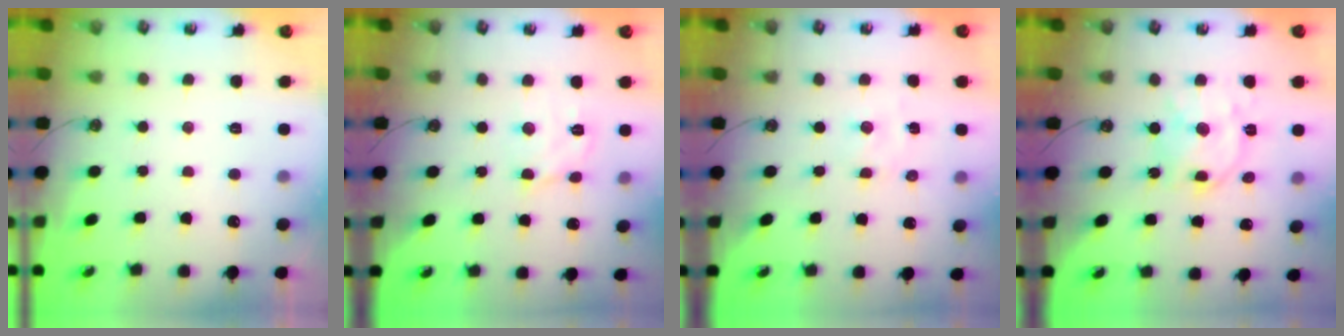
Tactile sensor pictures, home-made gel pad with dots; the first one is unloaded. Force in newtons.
{"total": 7.0, "press": 7.0, "slide": 0.3}
{"total": 1.4, "press": 1.4, "slide": 0.3}
{"total": 12.4, "press": 12.4, "slide": 1.0}